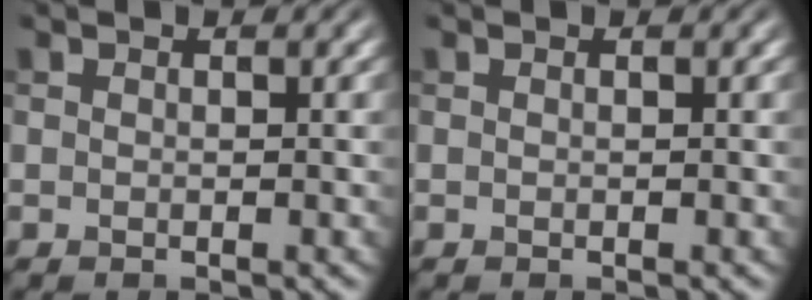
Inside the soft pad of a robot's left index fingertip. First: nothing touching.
{"total": 0.0}